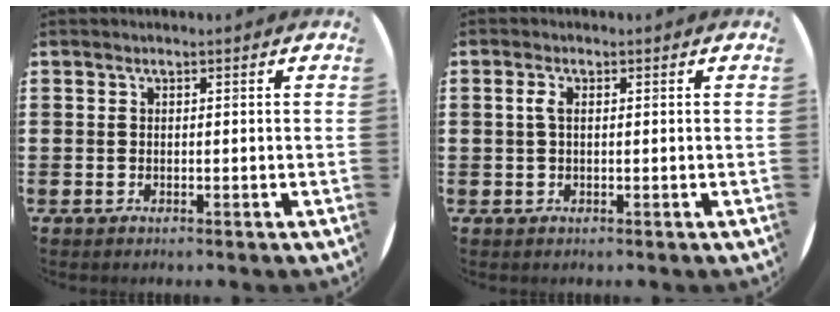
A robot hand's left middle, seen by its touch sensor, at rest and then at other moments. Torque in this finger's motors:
{"motor_torque": [0.20, -0.17, 0.06, 0.07]}